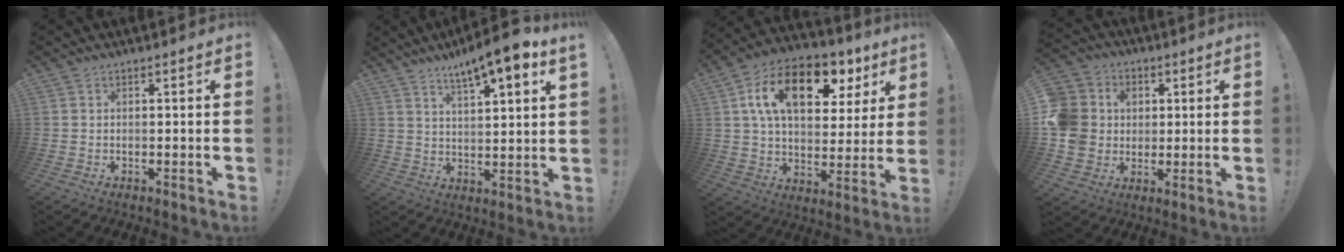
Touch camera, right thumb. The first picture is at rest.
{"total": 10.1, "force": [7.1, 1.0, 7.0], "torque": [-0.112, -0.041, 0.117]}
{"total": 18.6, "force": [8.3, 10.5, 13.0], "torque": [-0.219, -0.024, 0.143]}
{"total": 12.9, "force": [0.8, 11.8, 5.0], "torque": [-0.107, 0.008, 0.021]}